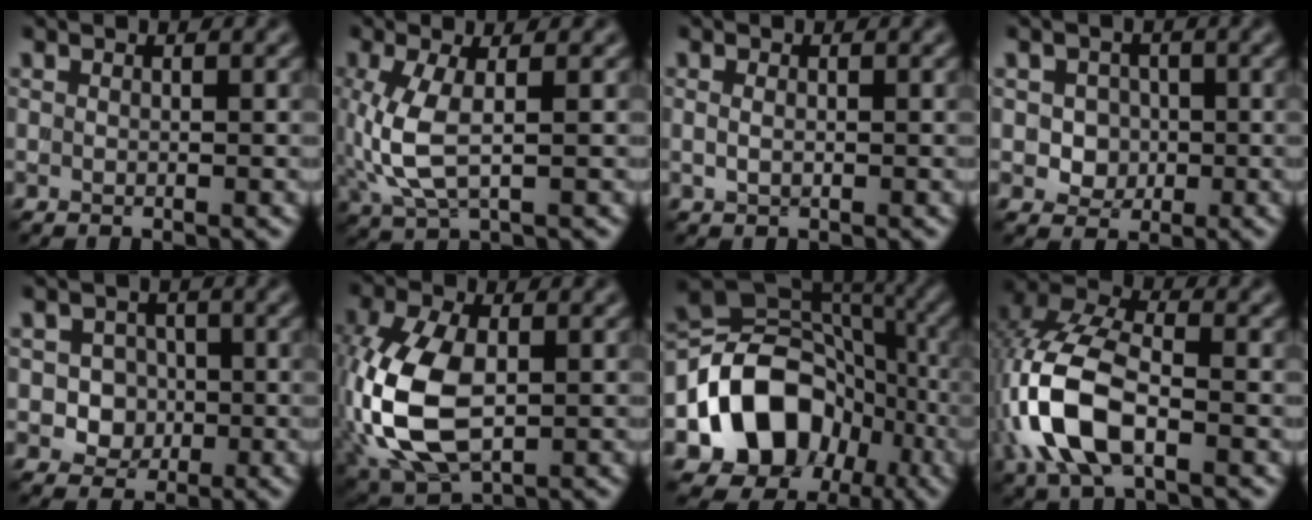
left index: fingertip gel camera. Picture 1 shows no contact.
{"total": 4.7, "force": [0.0, 1.8, 4.3], "torque": [-0.119, -0.007, 0.000]}
{"total": 0.7, "force": [0.0, 0.5, 0.6], "torque": [-0.016, -0.001, -0.001]}
{"total": 2.5, "force": [-0.1, 2.3, 1.0], "torque": [-0.003, 0.002, -0.010]}
{"total": 3.0, "force": [-0.4, 2.7, 1.2], "torque": [-0.002, -0.001, -0.020]}
{"total": 10.9, "force": [-1.5, 6.2, 8.9], "torque": [-0.219, -0.004, -0.032]}
{"total": 11.5, "force": [-4.0, 9.1, 5.8], "torque": [-0.086, 0.012, -0.079]}
{"total": 9.2, "force": [-2.6, 4.8, 7.4], "torque": [-0.171, 0.012, -0.062]}